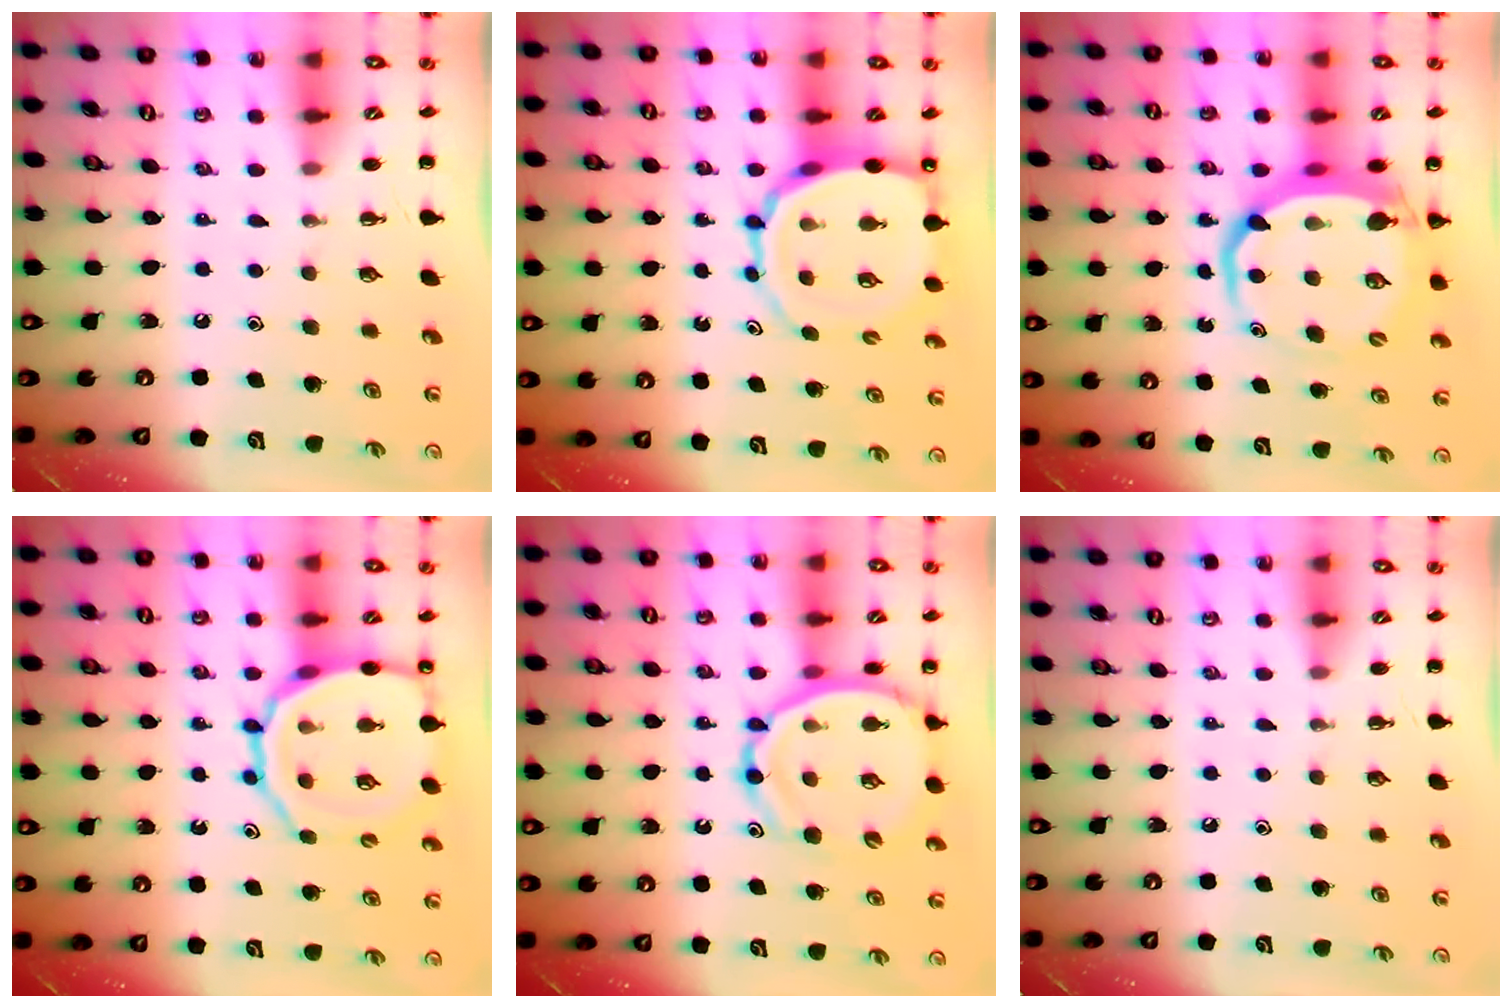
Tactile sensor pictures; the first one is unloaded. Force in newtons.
{"total": 12.2, "press": 11.7, "slide": 3.2}
{"total": 10.2, "press": 9.8, "slide": 2.8}
{"total": 15.4, "press": 15.2, "slide": 2.4}
{"total": 13.6, "press": 13.2, "slide": 3.5}
{"total": 0.0}